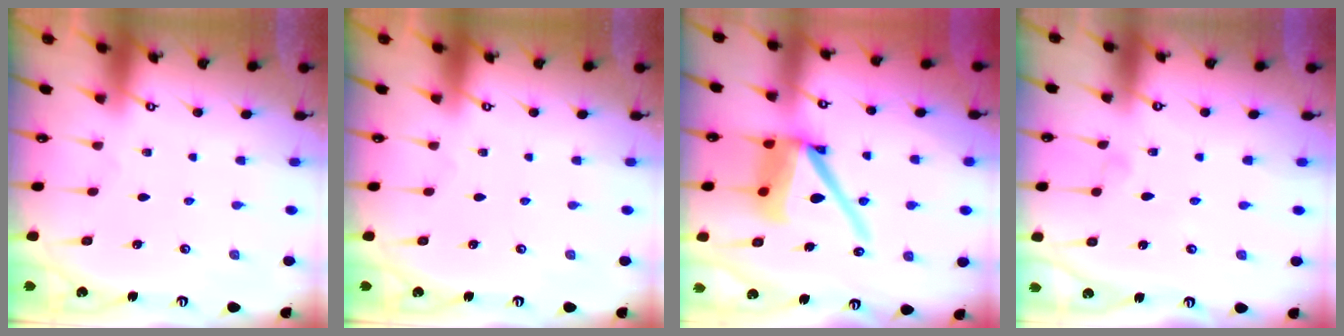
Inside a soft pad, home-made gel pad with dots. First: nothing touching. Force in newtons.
{"total": 0.0}
{"total": 14.2, "press": 14.1, "slide": 1.7}
{"total": 3.1, "press": 3.0, "slide": 0.3}